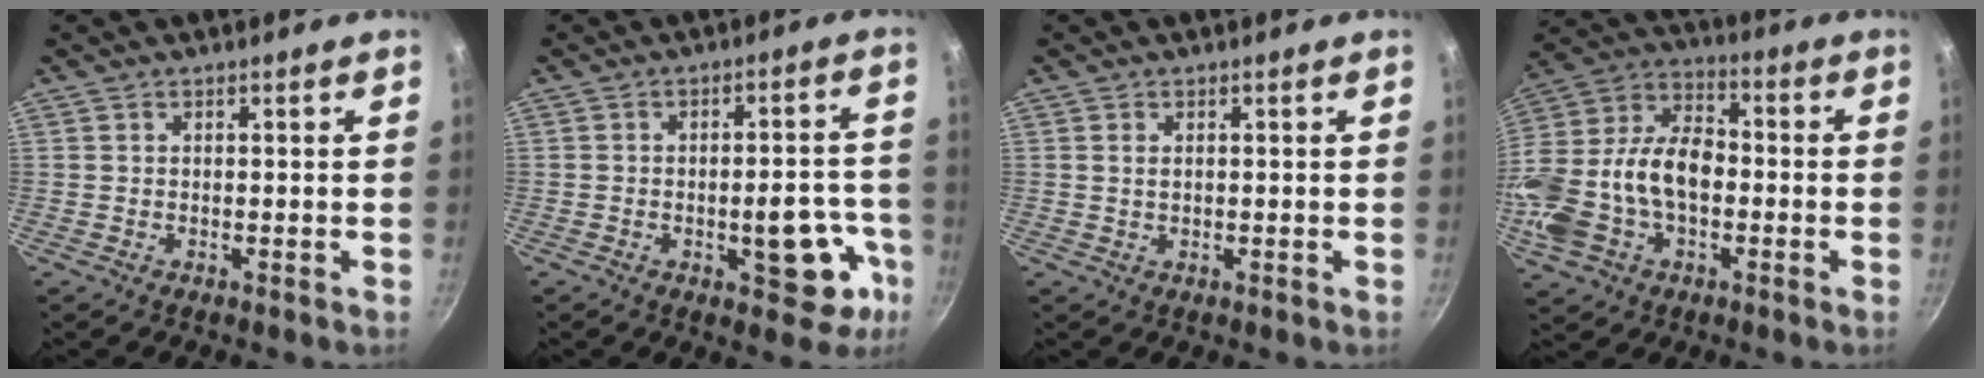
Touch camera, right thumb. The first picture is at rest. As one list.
[{"total": 11.7, "force": [-4.4, 5.5, 9.3], "torque": [-0.063, 0.032, -0.052]}, {"total": 1.3, "force": [0.3, 0.8, 1.0], "torque": [-0.017, 0.001, 0.005]}, {"total": 21.3, "force": [-3.0, 14.0, 15.7], "torque": [-0.302, 0.050, -0.060]}]